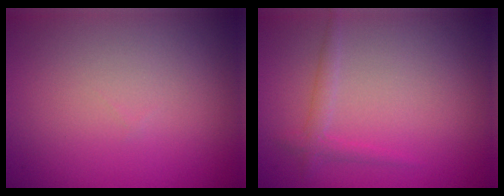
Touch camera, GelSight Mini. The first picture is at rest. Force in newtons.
{"total": 1.3, "press": 1.3, "slide": 0.0}